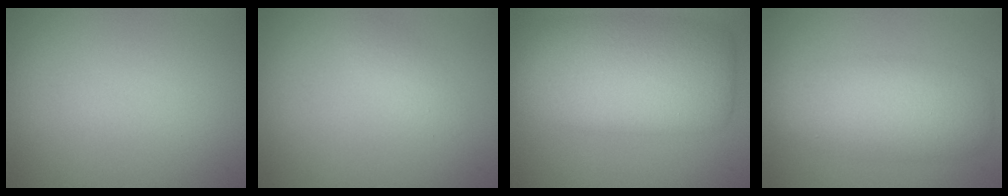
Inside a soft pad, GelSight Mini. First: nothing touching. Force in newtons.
{"total": 1.1, "press": 1.1, "slide": 0.1}
{"total": 10.1, "press": 10.1, "slide": 0.7}
{"total": 5.6, "press": 5.6, "slide": 0.2}